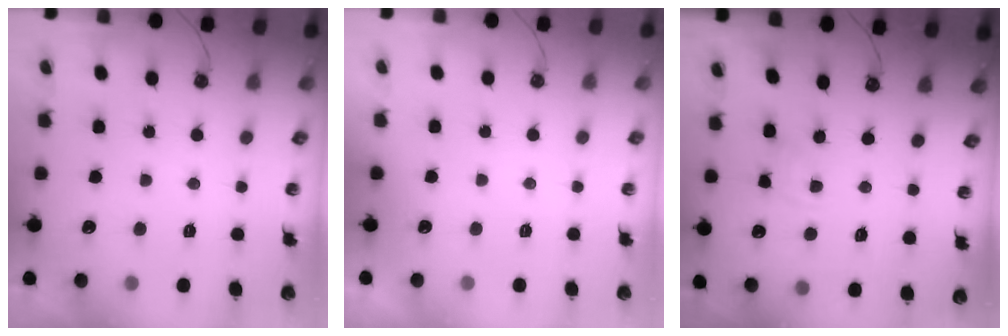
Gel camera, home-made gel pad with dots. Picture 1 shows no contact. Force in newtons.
{"total": 0.0}
{"total": 3.4, "press": 3.4, "slide": 0.5}